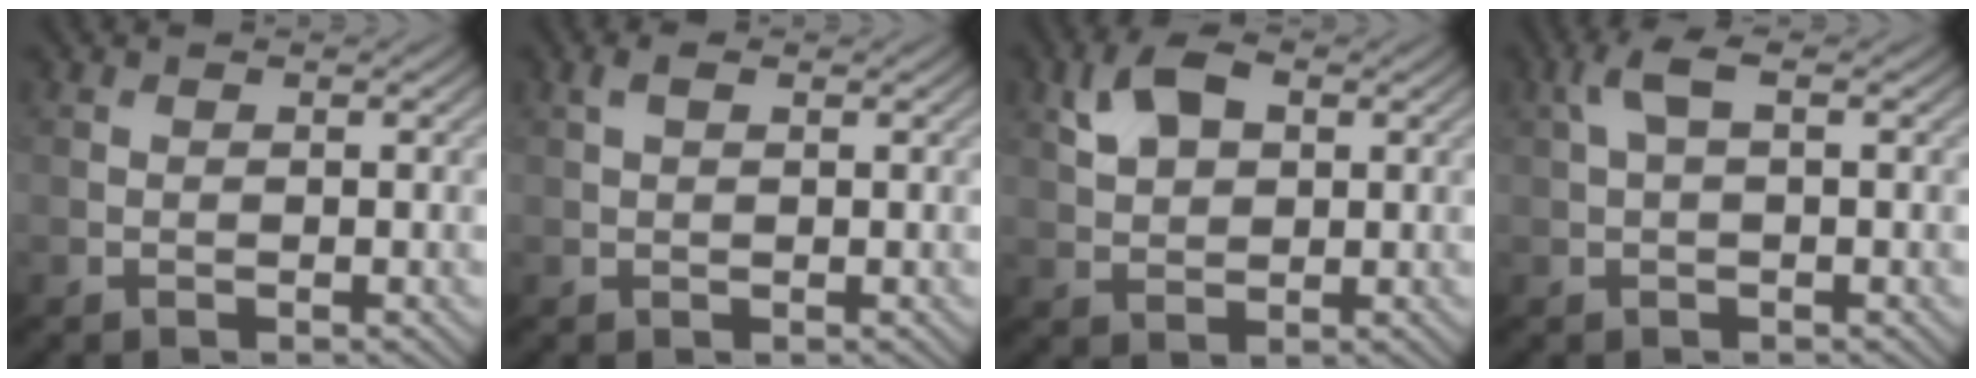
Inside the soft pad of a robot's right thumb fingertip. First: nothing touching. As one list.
[{"total": 1.4, "force": [0.7, 0.6, 1.1], "torque": [-0.029, 0.005, 0.013]}, {"total": 5.5, "force": [2.2, 3.3, 3.7], "torque": [-0.081, 0.008, 0.037]}, {"total": 3.0, "force": [0.9, 1.0, 2.7], "torque": [-0.066, 0.010, 0.017]}]